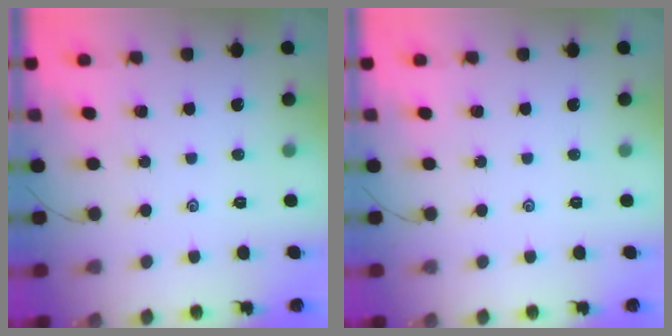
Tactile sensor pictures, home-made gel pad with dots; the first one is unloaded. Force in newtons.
{"total": 0.0}